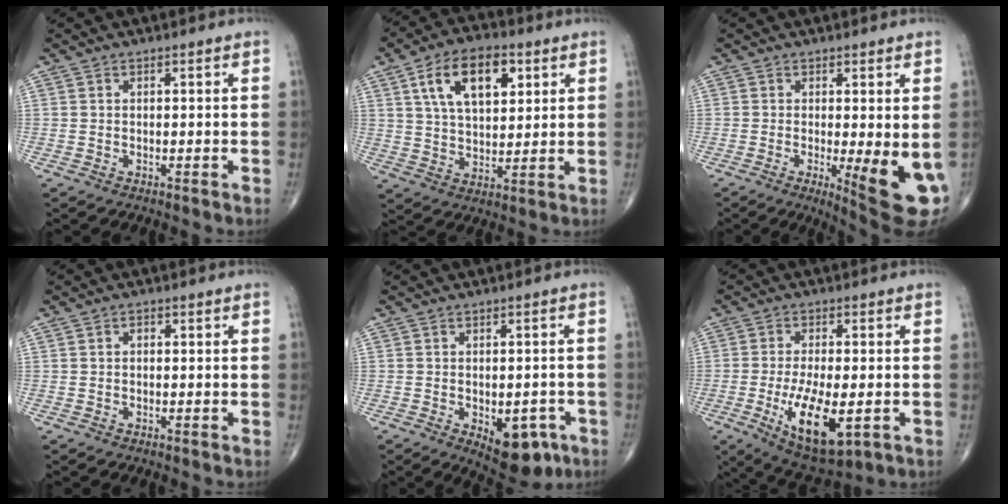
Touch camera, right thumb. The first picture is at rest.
{"total": 13.9, "force": [5.5, 7.6, 10.3], "torque": [-0.154, -0.009, 0.096]}
{"total": 10.1, "force": [-1.9, 2.3, 9.7], "torque": [-0.125, -0.023, -0.022]}
{"total": 1.0, "force": [0.2, 0.7, 0.7], "torque": [-0.008, 0.004, 0.002]}
{"total": 9.9, "force": [-4.0, 5.3, 7.4], "torque": [-0.072, 0.011, -0.042]}
{"total": 13.4, "force": [-3.7, 5.3, 11.7], "torque": [-0.197, -0.013, -0.049]}